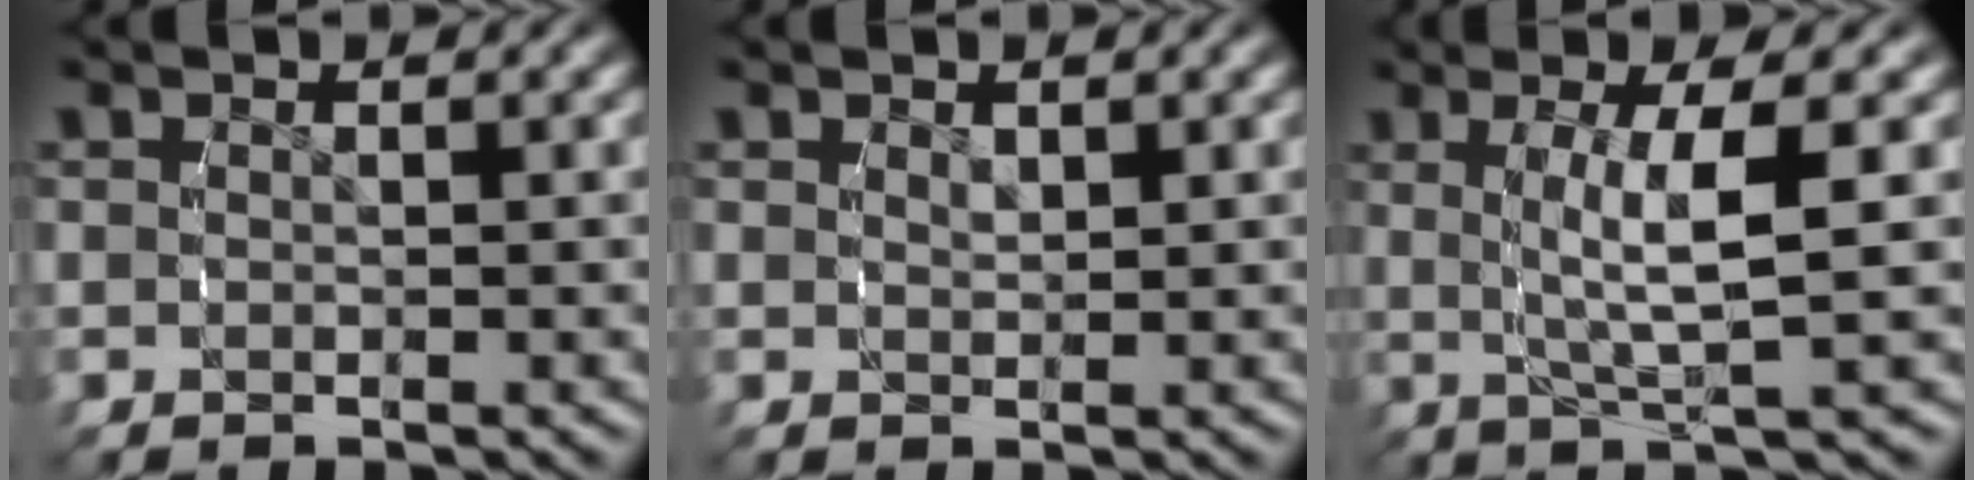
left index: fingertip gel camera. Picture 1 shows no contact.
{"total": 0.7, "force": [0.6, -0.2, 0.0], "torque": [0.009, 0.000, 0.014]}
{"total": 4.4, "force": [0.6, -0.3, 4.4], "torque": [-0.066, 0.011, 0.007]}